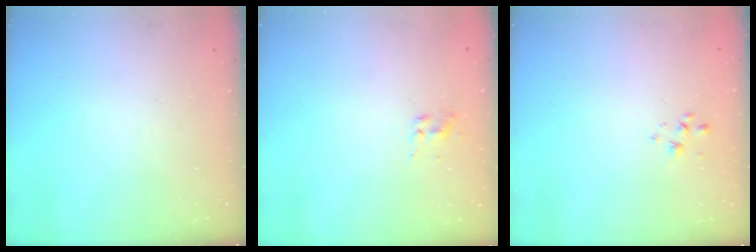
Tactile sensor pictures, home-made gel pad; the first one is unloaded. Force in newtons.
{"total": 2.0, "press": 1.9, "slide": 0.8}
{"total": 1.7, "press": 1.6, "slide": 0.5}